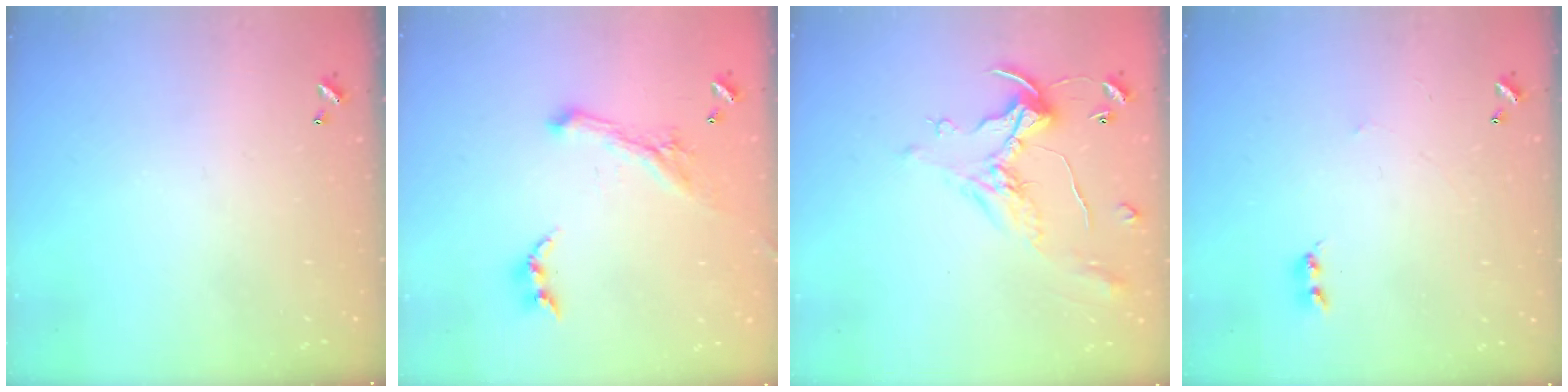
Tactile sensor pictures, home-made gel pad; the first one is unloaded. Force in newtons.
{"total": 1.8, "press": 1.7, "slide": 0.4}
{"total": 1.1, "press": 0.8, "slide": 0.9}
{"total": 2.2, "press": 2.1, "slide": 0.5}